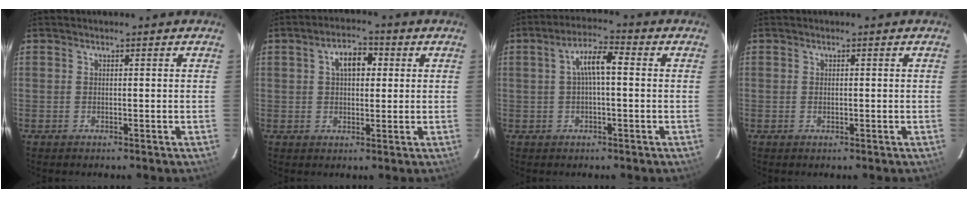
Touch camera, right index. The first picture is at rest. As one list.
[{"total": 5.7, "force": [1.6, 3.3, 4.4], "torque": [-0.073, 0.021, 0.027]}, {"total": 5.8, "force": [0.4, 1.6, 5.5], "torque": [-0.106, 0.018, 0.010]}, {"total": 0.6, "force": [0.0, 0.4, 0.4], "torque": [-0.008, 0.001, 0.001]}]